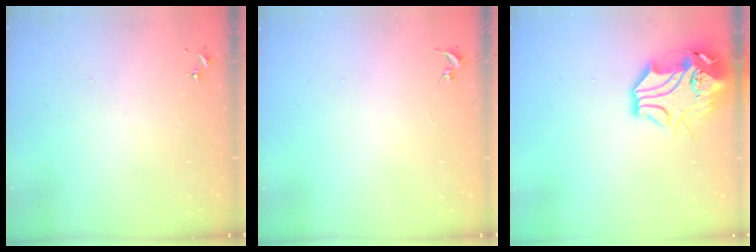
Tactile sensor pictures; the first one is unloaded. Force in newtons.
{"total": 0.0}
{"total": 14.5, "press": 14.3, "slide": 1.9}